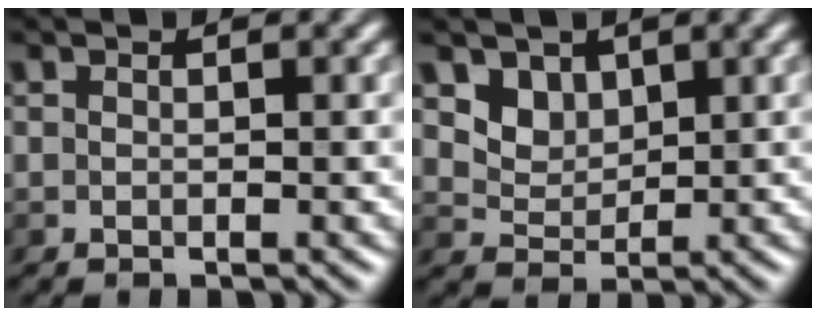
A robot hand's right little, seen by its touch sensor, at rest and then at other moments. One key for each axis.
{"total": 3.2, "fx": 1.8, "fy": 2.2, "fz": 1.3, "tx": -0.035, "ty": -0.018, "tz": 0.055}